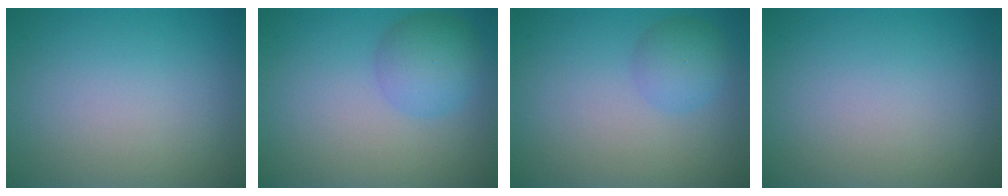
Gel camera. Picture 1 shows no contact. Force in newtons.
{"total": 3.8, "press": 3.8, "slide": 0.1}
{"total": 2.5, "press": 2.5, "slide": 0.1}
{"total": 0.0}